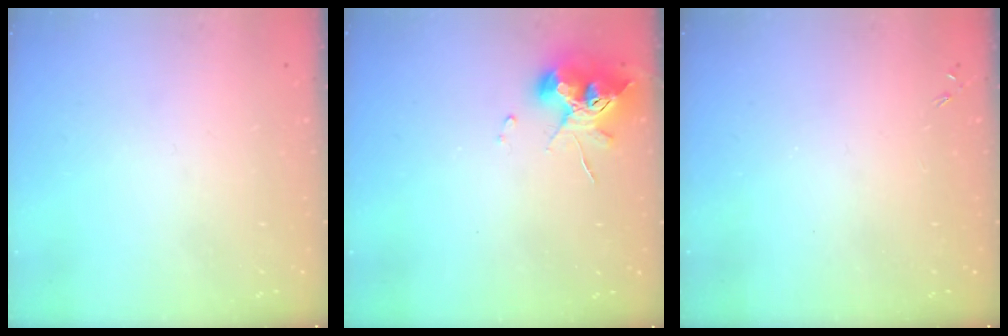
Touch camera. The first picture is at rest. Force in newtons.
{"total": 11.0, "press": 11.0, "slide": 1.2}
{"total": 0.0}